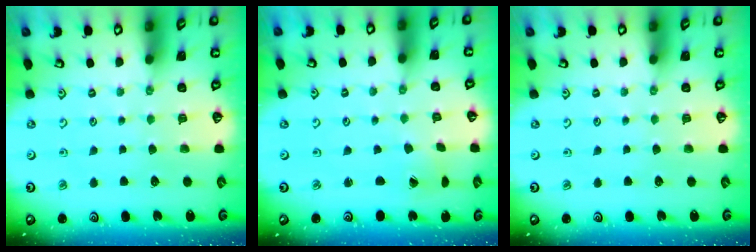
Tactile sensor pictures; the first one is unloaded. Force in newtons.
{"total": 1.7, "press": 1.7, "slide": 0.1}
{"total": 0.0}